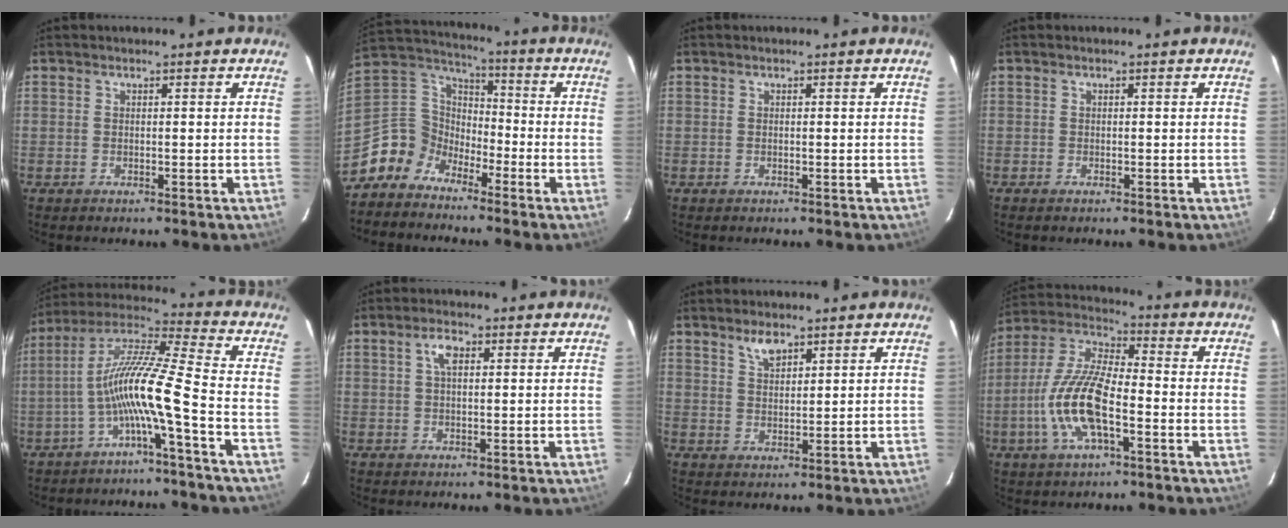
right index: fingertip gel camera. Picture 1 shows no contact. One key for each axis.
{"total": 8.8, "fx": -6.6, "fy": 5.8, "fz": 0.6, "tx": -0.037, "ty": 0.046, "tz": -0.152}
{"total": 0.0}
{"total": 0.6, "fx": -0.5, "fy": 0.3, "fz": 0.1, "tx": -0.005, "ty": -0.002, "tz": -0.011}
{"total": 12.0, "fx": -4.5, "fy": -0.5, "fz": 11.1, "tx": -0.217, "ty": 0.014, "tz": -0.091}
{"total": 3.0, "fx": 0.9, "fy": 1.4, "fz": 2.5, "tx": -0.049, "ty": 0.010, "tz": 0.018}
{"total": 3.5, "fx": 2.6, "fy": 1.4, "fz": 1.9, "tx": -0.033, "ty": 0.003, "tz": 0.050}
{"total": 14.7, "fx": -4.6, "fy": 5.2, "fz": 13.0, "tx": -0.274, "ty": -0.001, "tz": -0.094}